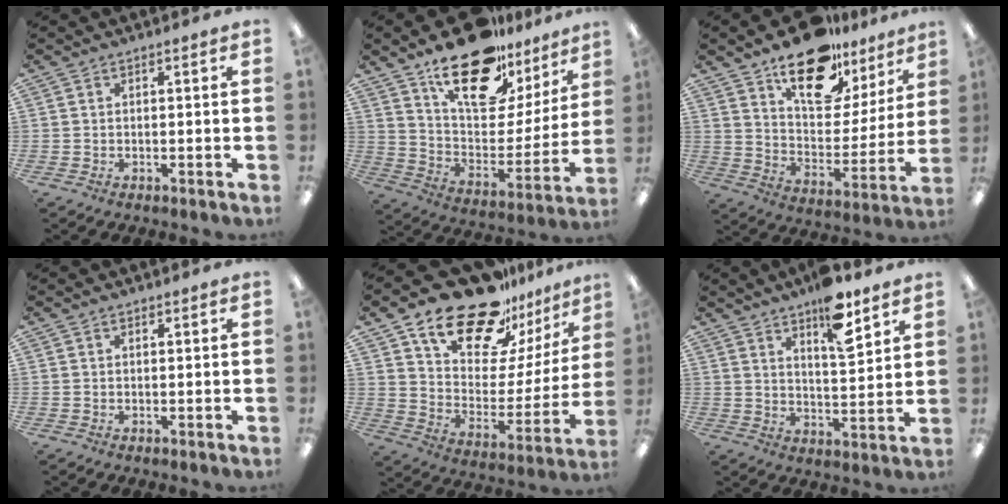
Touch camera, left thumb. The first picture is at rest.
{"total": 22.0, "force": [15.5, 10.2, 11.8], "torque": [-0.183, -0.099, 0.271]}
{"total": 18.6, "force": [13.3, 9.0, 9.4], "torque": [-0.140, -0.089, 0.229]}
{"total": 0.6, "force": [0.4, 0.2, 0.3], "torque": [-0.008, 0.002, 0.007]}
{"total": 23.2, "force": [17.5, 10.7, 10.7], "torque": [-0.175, -0.111, 0.306]}
{"total": 11.5, "force": [8.1, 3.8, 7.2], "torque": [-0.107, -0.045, 0.136]}